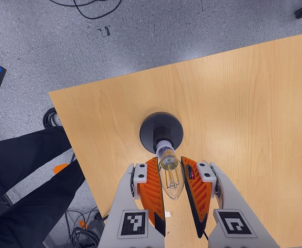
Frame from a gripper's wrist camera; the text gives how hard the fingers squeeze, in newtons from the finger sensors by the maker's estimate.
{"total": 12.4, "left": 12.5, "right": 12.2}